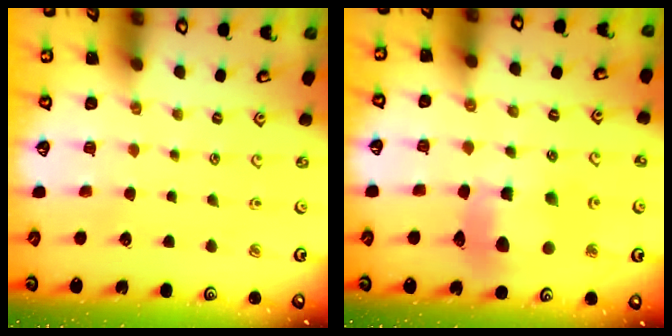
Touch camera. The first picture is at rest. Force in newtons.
{"total": 11.3, "press": 11.2, "slide": 1.5}